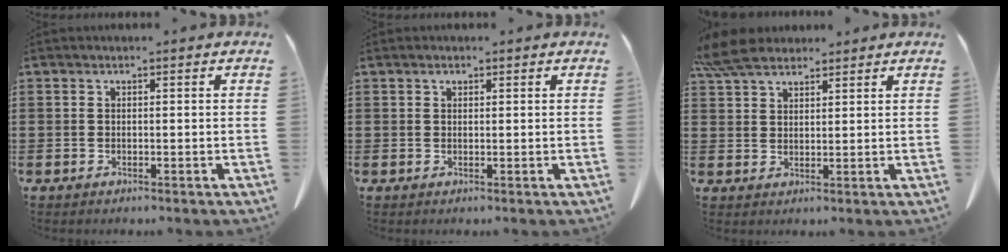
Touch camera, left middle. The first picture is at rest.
{"total": 0.7, "force": [0.5, 0.3, 0.5], "torque": [-0.012, 0.001, 0.010]}
{"total": 6.1, "force": [5.1, 2.0, 2.6], "torque": [-0.066, -0.004, 0.099]}